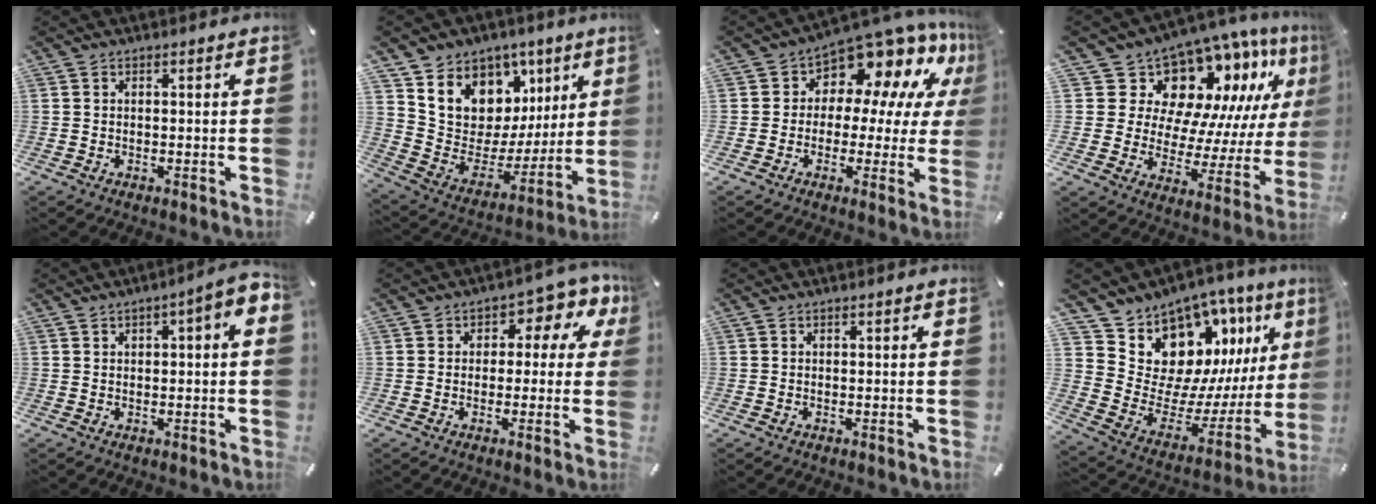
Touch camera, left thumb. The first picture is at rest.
{"total": 11.4, "force": [6.1, 9.4, 2.1], "torque": [-0.031, -0.079, 0.117]}
{"total": 10.7, "force": [8.0, 5.8, 4.0], "torque": [-0.074, -0.081, 0.143]}
{"total": 15.5, "force": [10.6, 9.3, 6.4], "torque": [-0.101, -0.110, 0.188]}
{"total": 4.5, "force": [1.1, 1.7, 4.1], "torque": [-0.059, 0.001, 0.015]}
{"total": 6.8, "force": [1.3, 4.9, 4.5], "torque": [-0.059, -0.001, 0.015]}
{"total": 0.0}
{"total": 14.8, "force": [9.2, 10.7, 4.3], "torque": [-0.055, -0.112, 0.188]}